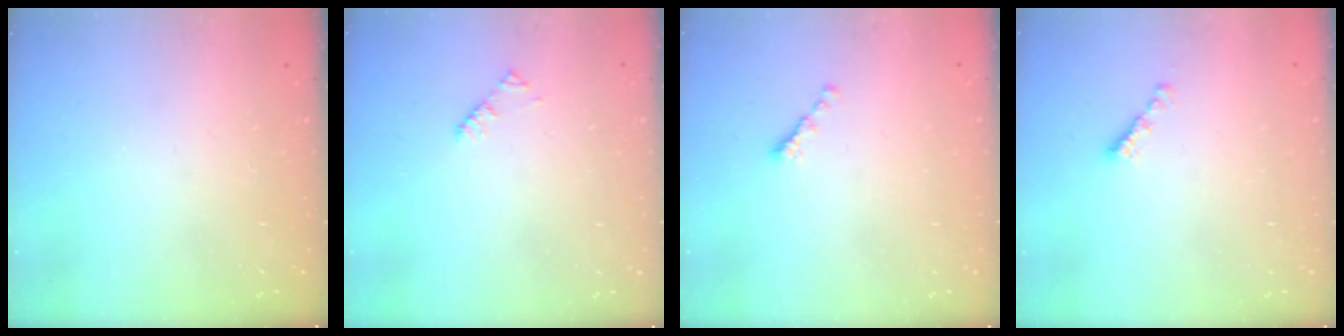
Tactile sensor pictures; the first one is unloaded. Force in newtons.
{"total": 1.9, "press": 1.9, "slide": 0.3}
{"total": 0.0}
{"total": 2.1, "press": 2.0, "slide": 0.7}